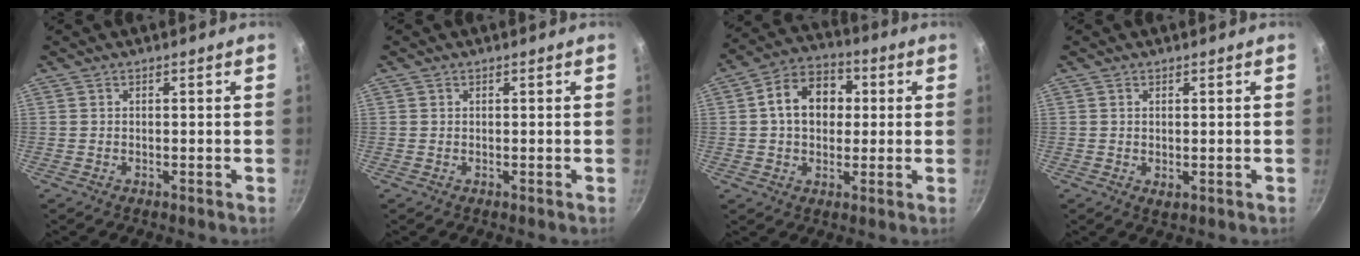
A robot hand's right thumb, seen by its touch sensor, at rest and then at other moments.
{"total": 0.0}
{"total": 11.9, "force": [1.6, 8.9, 7.7], "torque": [-0.088, 0.022, 0.009]}
{"total": 1.5, "force": [0.2, 0.7, 1.3], "torque": [-0.021, -0.005, 0.003]}